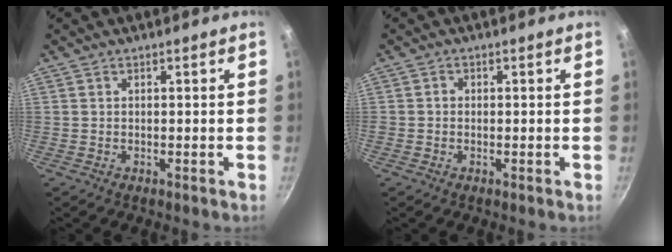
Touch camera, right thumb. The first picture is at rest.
{"total": 1.1, "force": [-0.1, 1.0, 0.3], "torque": [-0.003, 0.004, -0.005]}